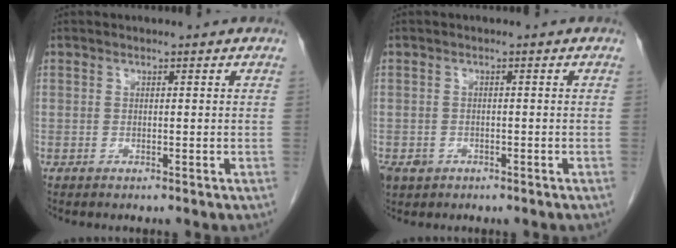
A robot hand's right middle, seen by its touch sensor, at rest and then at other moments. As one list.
[{"total": 3.1, "force": [-1.7, 2.4, 0.8], "torque": [-0.016, 0.001, -0.023]}]